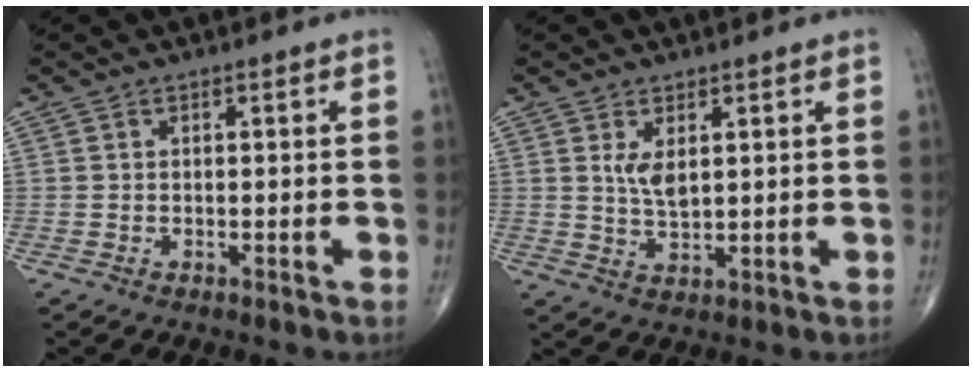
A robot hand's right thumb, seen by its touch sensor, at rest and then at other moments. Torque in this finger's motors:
{"motor_torque": [0.81, 0.38, 0.17, 0.17, 0.03]}